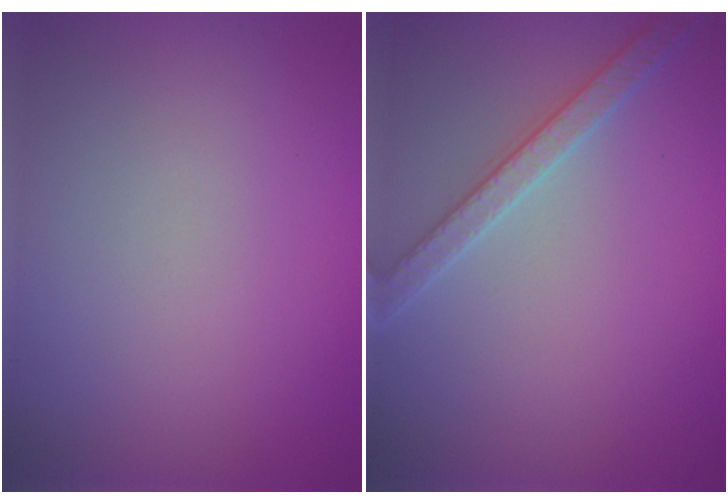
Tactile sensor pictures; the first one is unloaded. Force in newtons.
{"total": 2.8, "press": 2.8, "slide": 0.6}